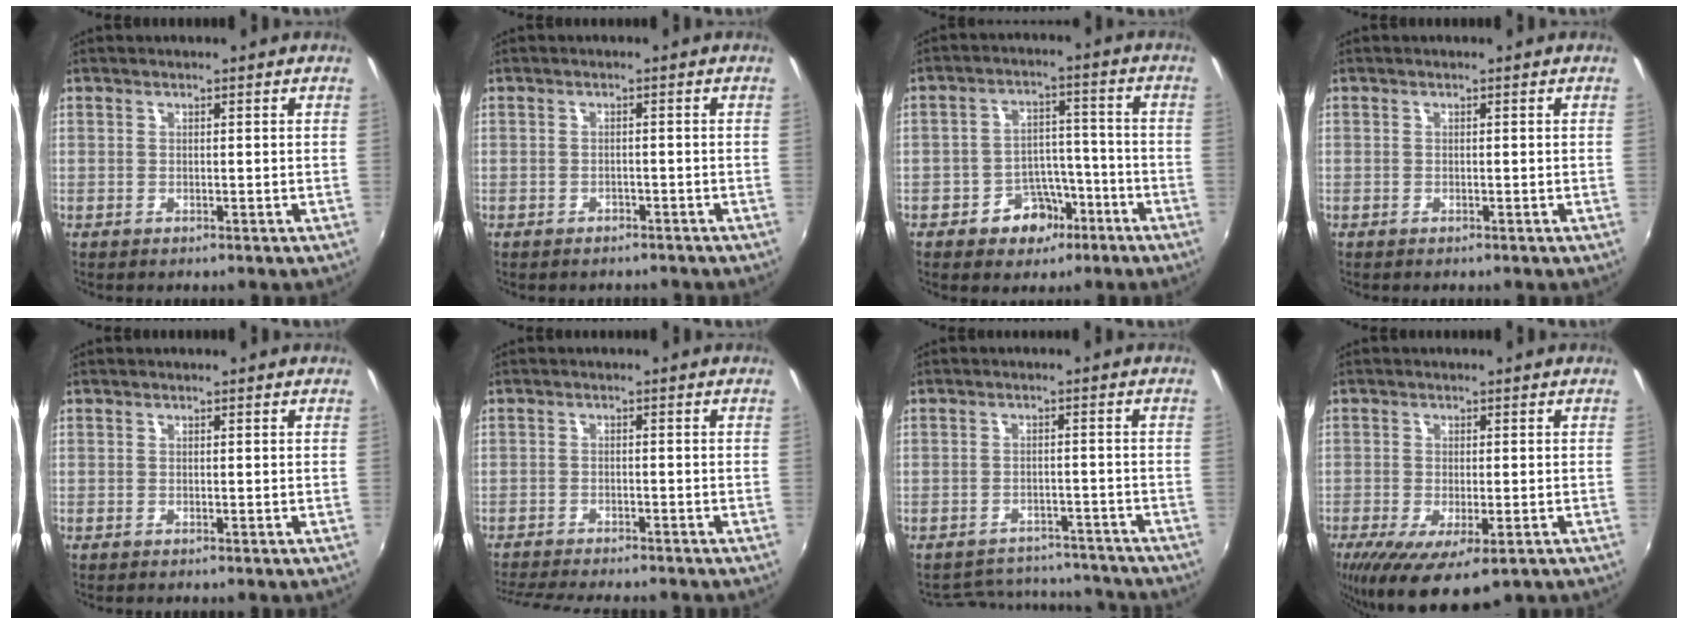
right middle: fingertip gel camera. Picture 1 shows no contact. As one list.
[{"total": 2.7, "force": [-2.3, 1.3, 0.6], "torque": [-0.016, -0.009, -0.030]}, {"total": 8.1, "force": [-4.7, 5.8, 3.1], "torque": [-0.064, 0.025, -0.061]}, {"total": 0.0}, {"total": 0.0}, {"total": 10.0, "force": [-9.0, 1.4, 4.0], "torque": [-0.098, -0.021, -0.142]}, {"total": 11.0, "force": [-10.3, 3.6, 1.2], "torque": [-0.033, 0.025, -0.130]}, {"total": 11.2, "force": [-5.8, 4.1, 8.6], "torque": [-0.169, -0.051, -0.086]}]